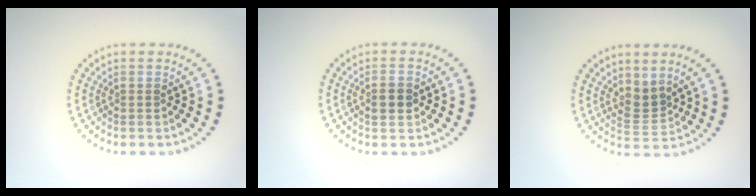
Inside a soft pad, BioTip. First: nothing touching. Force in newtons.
{"total": 1.8, "press": 1.8, "slide": 0.2}
{"total": 2.3, "press": 1.6, "slide": 1.6}